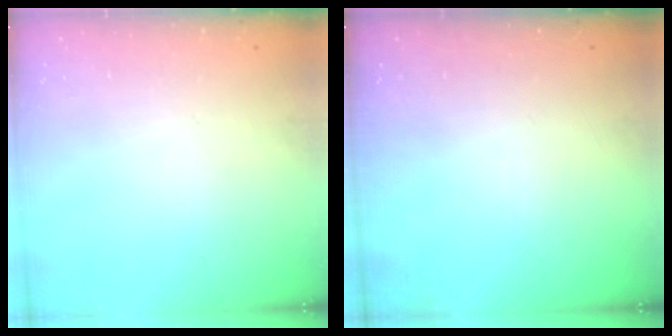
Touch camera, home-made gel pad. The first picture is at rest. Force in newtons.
{"total": 0.0}